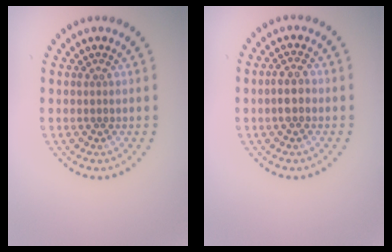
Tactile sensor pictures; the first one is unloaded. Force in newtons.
{"total": 2.1, "press": 2.0, "slide": 0.6}